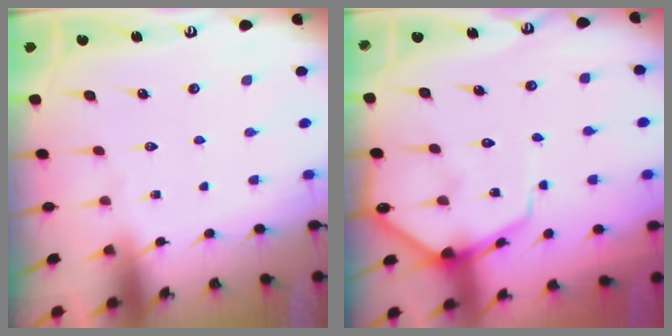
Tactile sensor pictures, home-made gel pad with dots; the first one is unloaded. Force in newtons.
{"total": 8.7, "press": 8.7, "slide": 0.9}